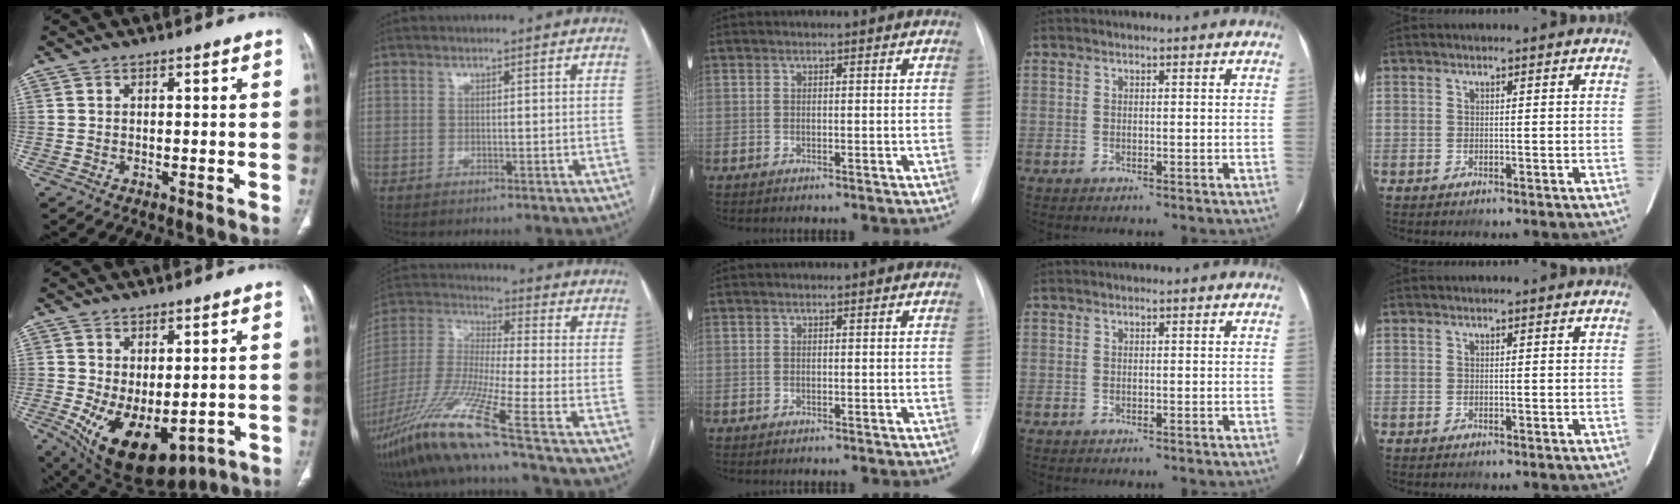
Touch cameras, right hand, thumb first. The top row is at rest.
{"thumb": {"total": 15.0, "force": [-4.6, 8.5, 11.5], "torque": [-0.184, -0.009, -0.040]}, "index": {"total": 16.1, "force": [-10.9, -2.0, 11.7], "torque": [-0.257, -0.037, -0.209]}}